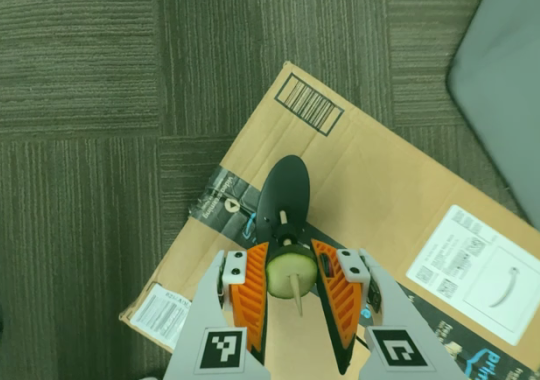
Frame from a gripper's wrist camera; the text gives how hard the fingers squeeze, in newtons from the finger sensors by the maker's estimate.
{"total": 12.1, "left": 12.8, "right": 11.5}